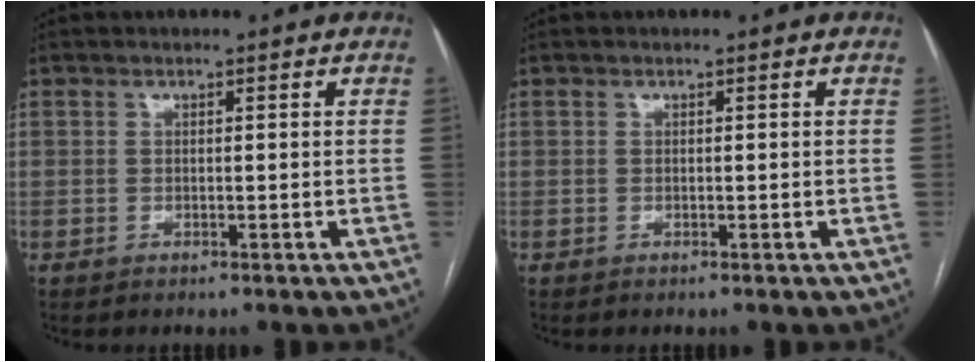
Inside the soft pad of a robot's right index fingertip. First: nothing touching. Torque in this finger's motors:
{"motor_torque": [0.01, 0.00, 0.00, 0.00]}